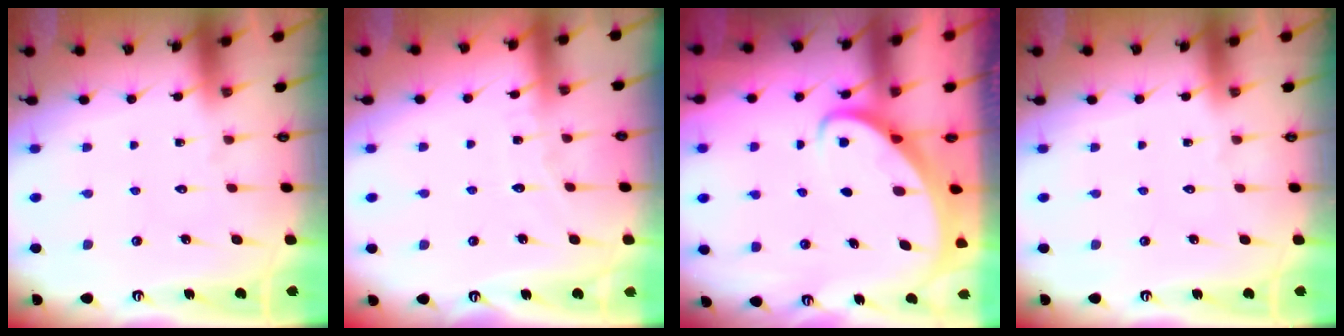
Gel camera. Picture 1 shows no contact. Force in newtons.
{"total": 4.8, "press": 4.7, "slide": 0.6}
{"total": 3.2, "press": 3.1, "slide": 0.4}
{"total": 0.0}